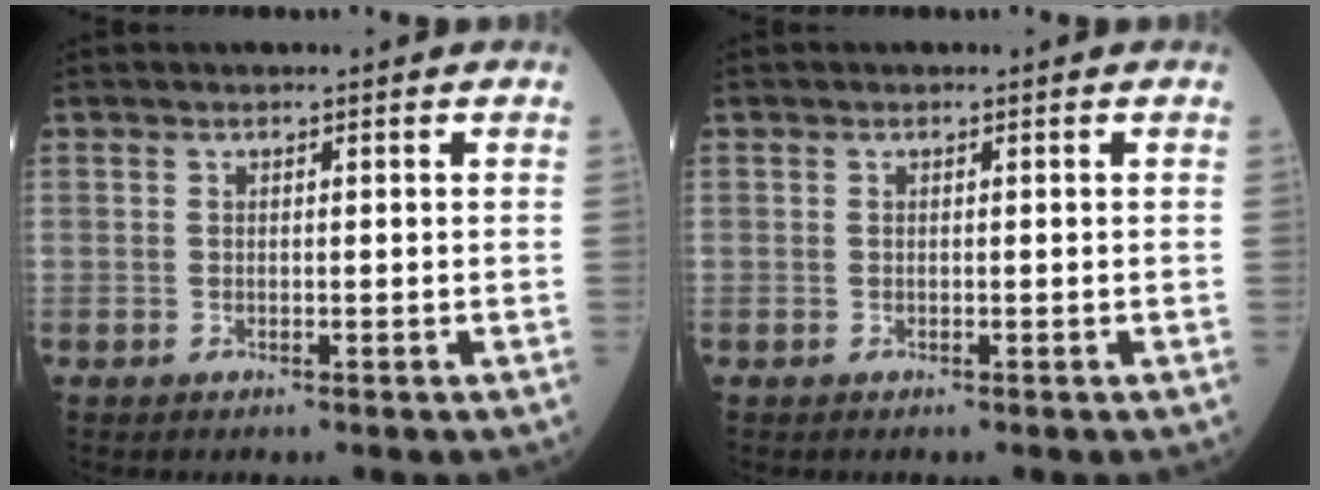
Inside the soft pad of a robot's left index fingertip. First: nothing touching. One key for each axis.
{"total": 0.0}